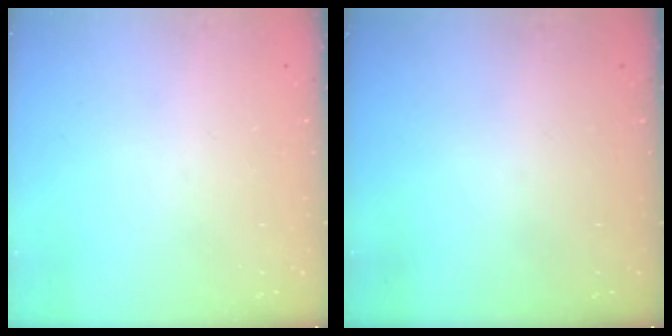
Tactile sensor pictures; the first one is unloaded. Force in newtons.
{"total": 0.0}